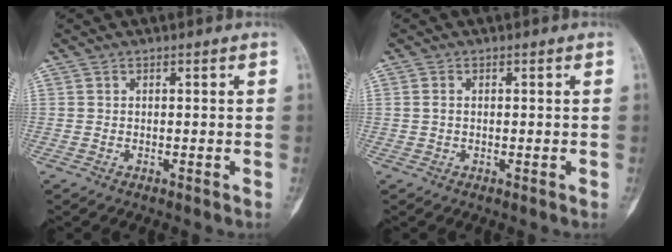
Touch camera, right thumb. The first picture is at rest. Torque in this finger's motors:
{"motor_torque": [-0.28, 0.28, -0.16, 0.16, -0.08]}